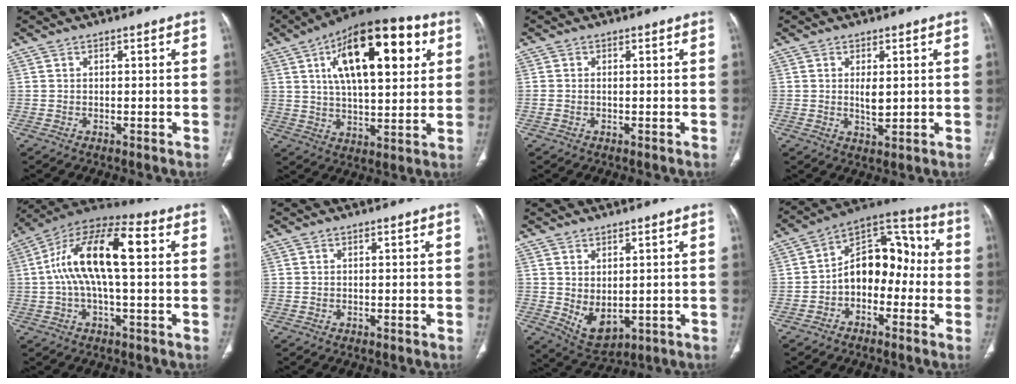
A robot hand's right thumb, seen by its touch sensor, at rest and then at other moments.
{"total": 22.4, "force": [7.9, 9.6, 18.7], "torque": [-0.265, -0.003, 0.119]}
{"total": 1.1, "force": [-0.2, 0.8, 0.8], "torque": [-0.026, 0.005, -0.001]}
{"total": 3.3, "force": [0.5, 1.3, 3.0], "torque": [-0.049, -0.011, 0.012]}
{"total": 16.3, "force": [1.8, 6.0, 15.0], "torque": [-0.284, 0.043, 0.024]}
{"total": 0.0}
{"total": 6.4, "force": [-0.2, 3.9, 5.1], "torque": [-0.072, -0.012, 0.021]}
{"total": 13.1, "force": [-2.0, 8.9, 9.5], "torque": [-0.104, 0.053, -0.051]}